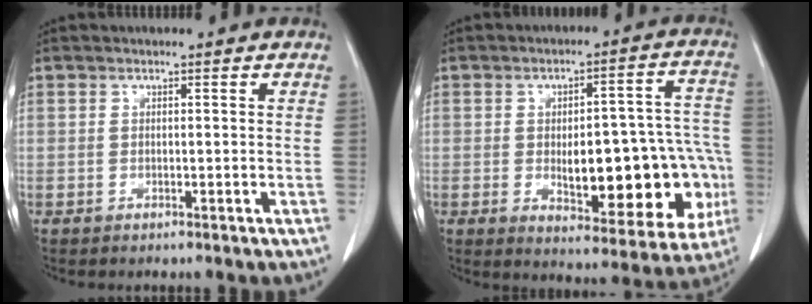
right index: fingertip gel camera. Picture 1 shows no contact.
{"total": 19.3, "force": [-3.6, 7.2, 17.6], "torque": [-0.169, 0.038, -0.020]}